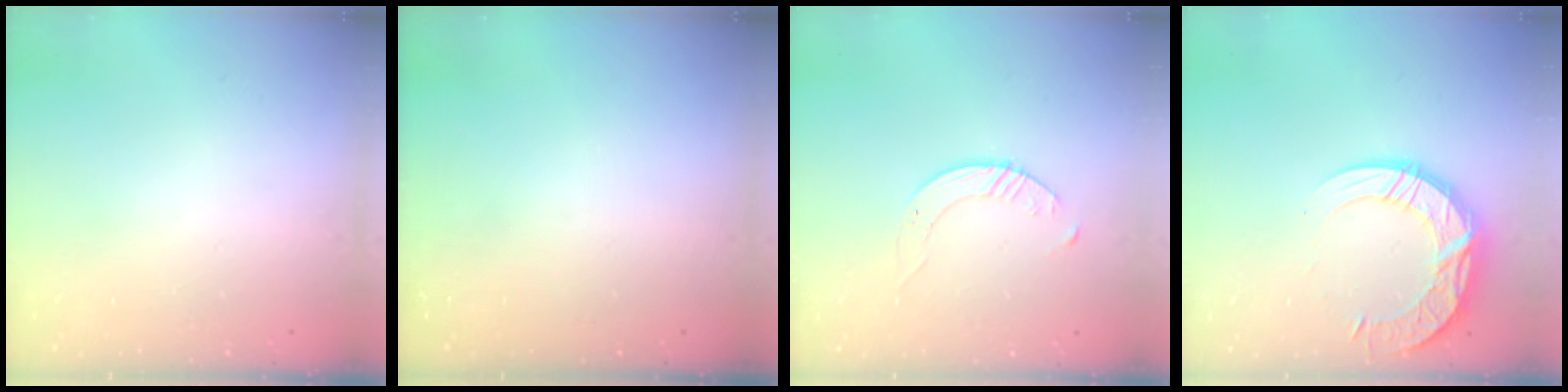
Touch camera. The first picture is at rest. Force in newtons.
{"total": 0.0}
{"total": 3.1, "press": 3.1, "slide": 0.4}
{"total": 19.5, "press": 19.4, "slide": 1.5}